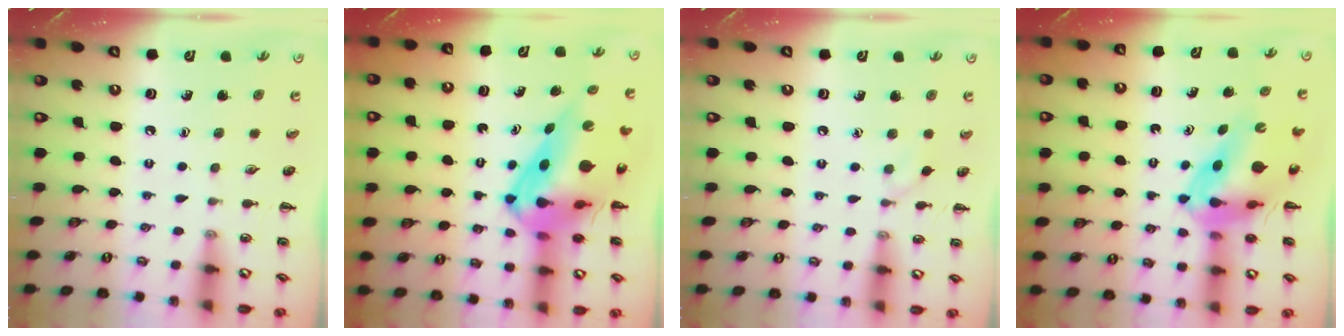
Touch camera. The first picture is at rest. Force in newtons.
{"total": 15.2, "press": 14.5, "slide": 4.4}
{"total": 4.4, "press": 4.1, "slide": 1.7}
{"total": 9.9, "press": 9.5, "slide": 2.8}